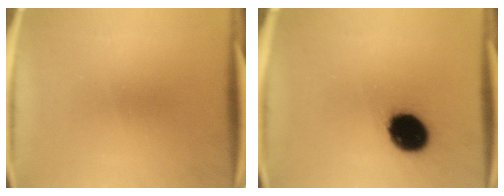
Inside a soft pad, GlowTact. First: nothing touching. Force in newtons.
{"total": 14.4}